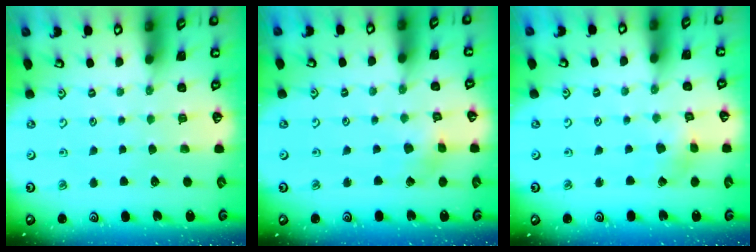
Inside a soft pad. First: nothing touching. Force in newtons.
{"total": 2.3, "press": 2.2, "slide": 0.4}
{"total": 2.7, "press": 2.7, "slide": 0.2}